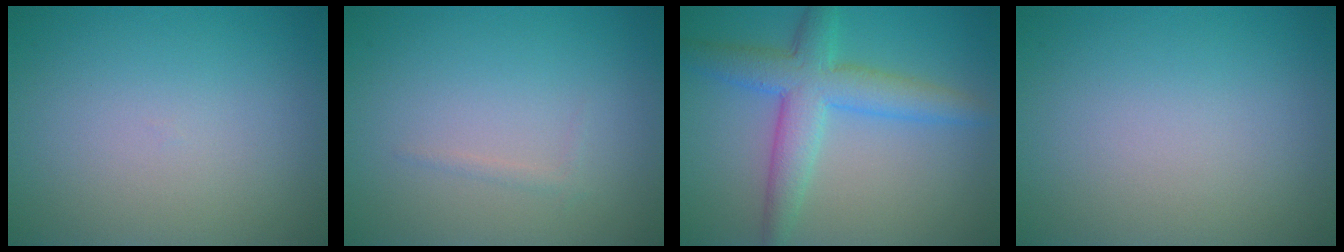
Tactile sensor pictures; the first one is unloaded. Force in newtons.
{"total": 0.6, "press": 0.6, "slide": 0.1}
{"total": 5.5, "press": 5.5, "slide": 0.0}
{"total": 0.0}